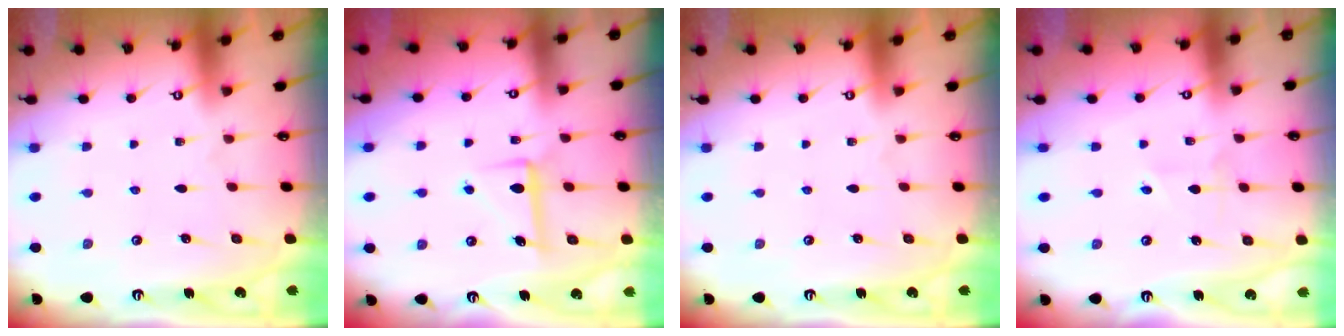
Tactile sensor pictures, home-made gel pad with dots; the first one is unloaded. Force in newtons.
{"total": 6.4, "press": 6.3, "slide": 0.7}
{"total": 0.0}
{"total": 2.3, "press": 2.0, "slide": 1.0}